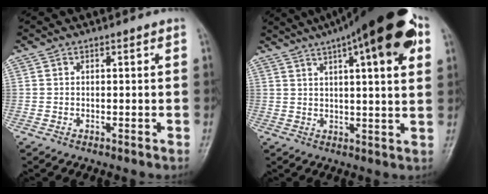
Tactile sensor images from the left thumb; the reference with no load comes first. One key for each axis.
{"total": 20.7, "fx": 10.0, "fy": 5.2, "fz": 17.3, "tx": -0.247, "ty": 0.008, "tz": 0.142}